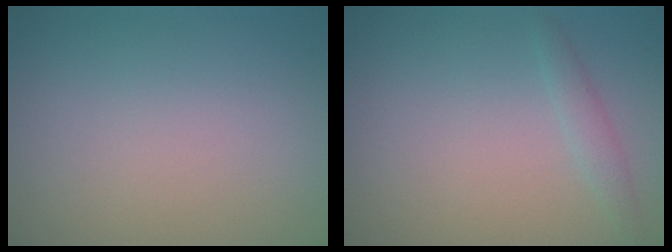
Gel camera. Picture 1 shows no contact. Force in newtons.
{"total": 1.2, "press": 1.2, "slide": 0.0}